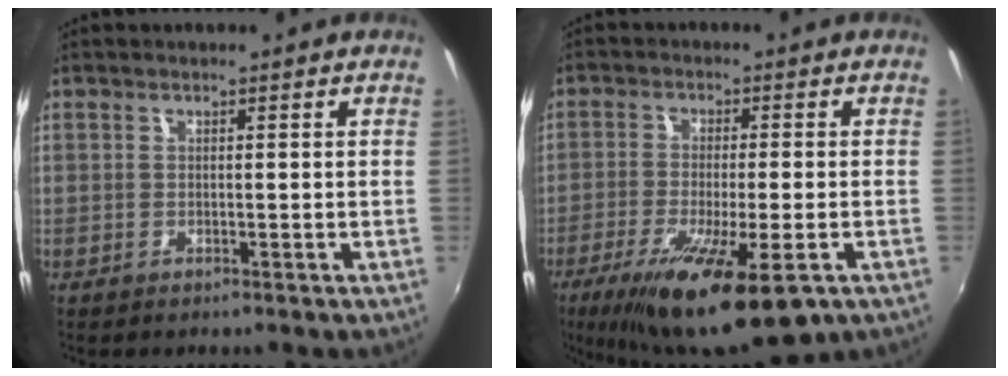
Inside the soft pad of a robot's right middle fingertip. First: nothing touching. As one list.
[{"total": 17.0, "force": [-10.0, 3.9, 13.2], "torque": [-0.250, -0.056, -0.163]}]